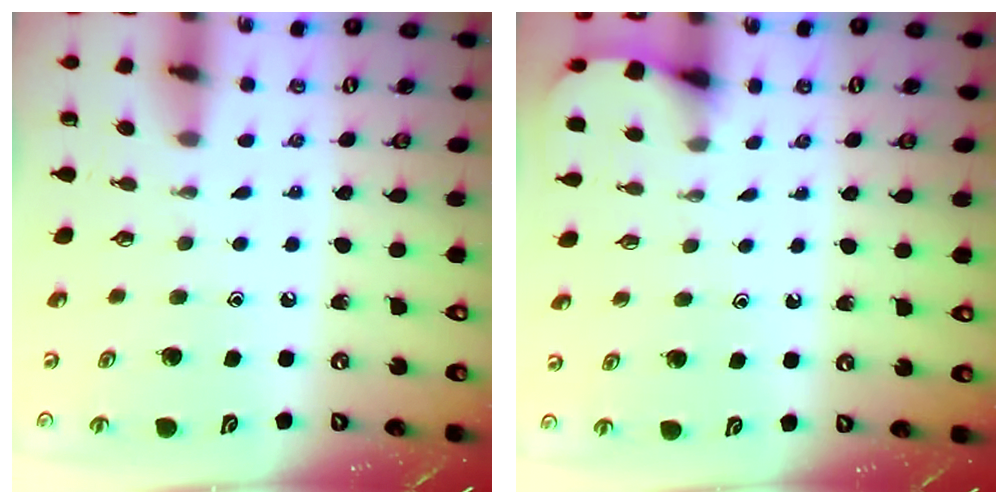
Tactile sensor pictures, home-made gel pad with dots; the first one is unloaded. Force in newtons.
{"total": 2.2, "press": 2.2, "slide": 0.3}